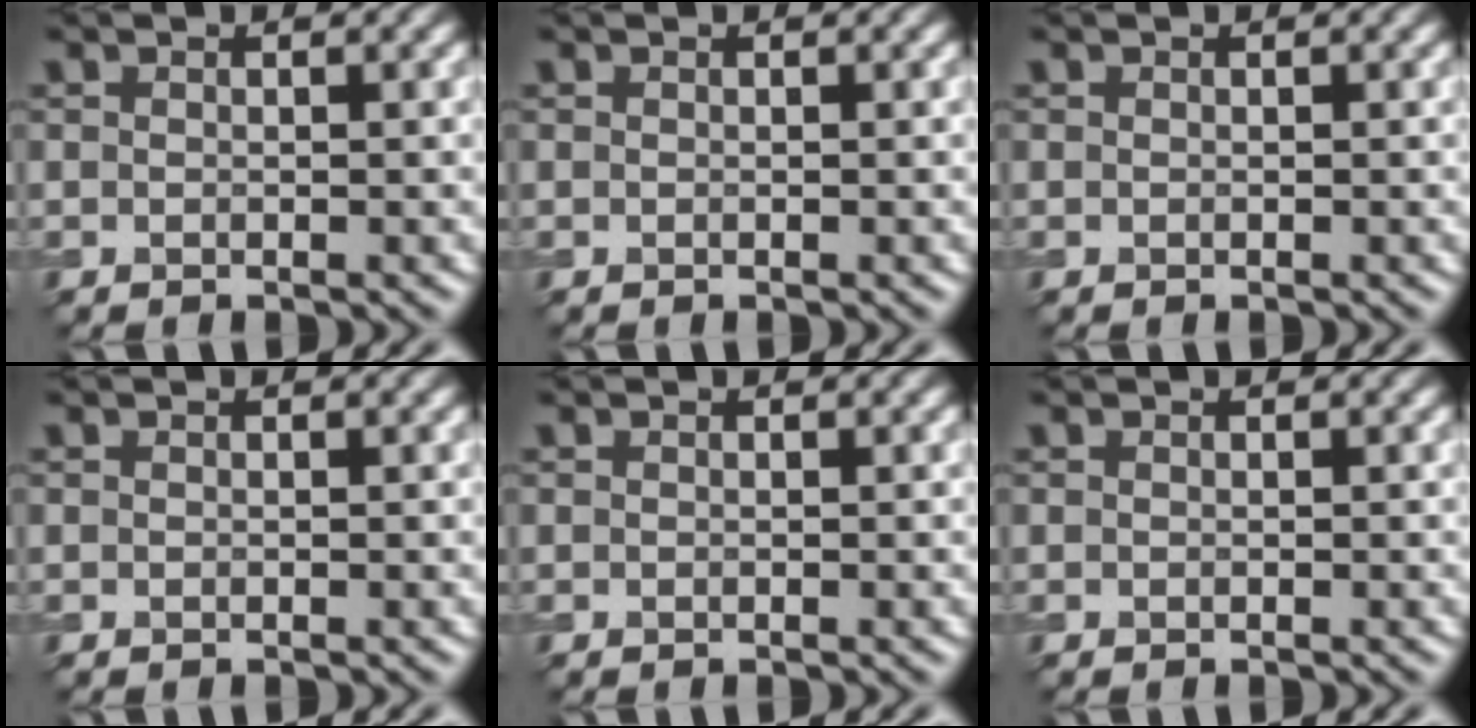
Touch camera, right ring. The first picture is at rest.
{"total": 0.0}
{"total": 0.0}
{"total": 0.0}
{"total": 0.0}
{"total": 0.0}